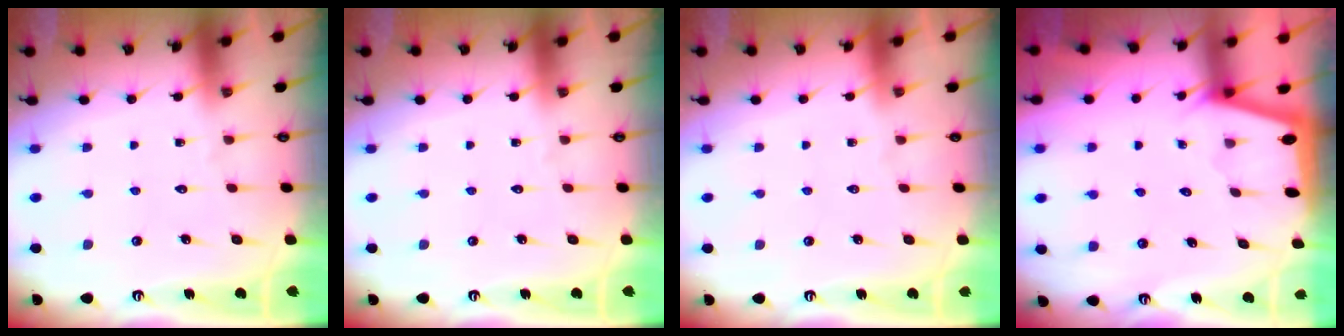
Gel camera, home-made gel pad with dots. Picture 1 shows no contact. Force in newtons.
{"total": 0.0}
{"total": 0.6, "press": 0.6, "slide": 0.2}
{"total": 1.8, "press": 1.8, "slide": 0.3}